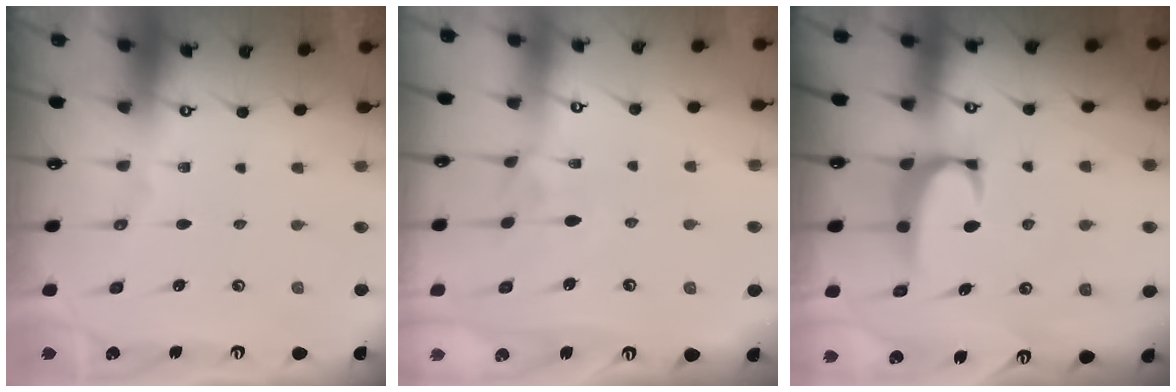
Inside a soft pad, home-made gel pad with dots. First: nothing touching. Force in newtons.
{"total": 1.9, "press": 1.8, "slide": 0.7}
{"total": 1.9, "press": 1.9, "slide": 0.3}